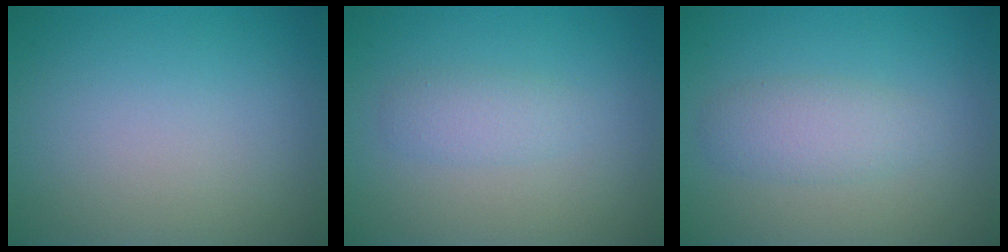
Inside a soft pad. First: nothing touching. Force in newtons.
{"total": 1.7, "press": 1.7, "slide": 0.1}
{"total": 2.4, "press": 2.4, "slide": 0.1}